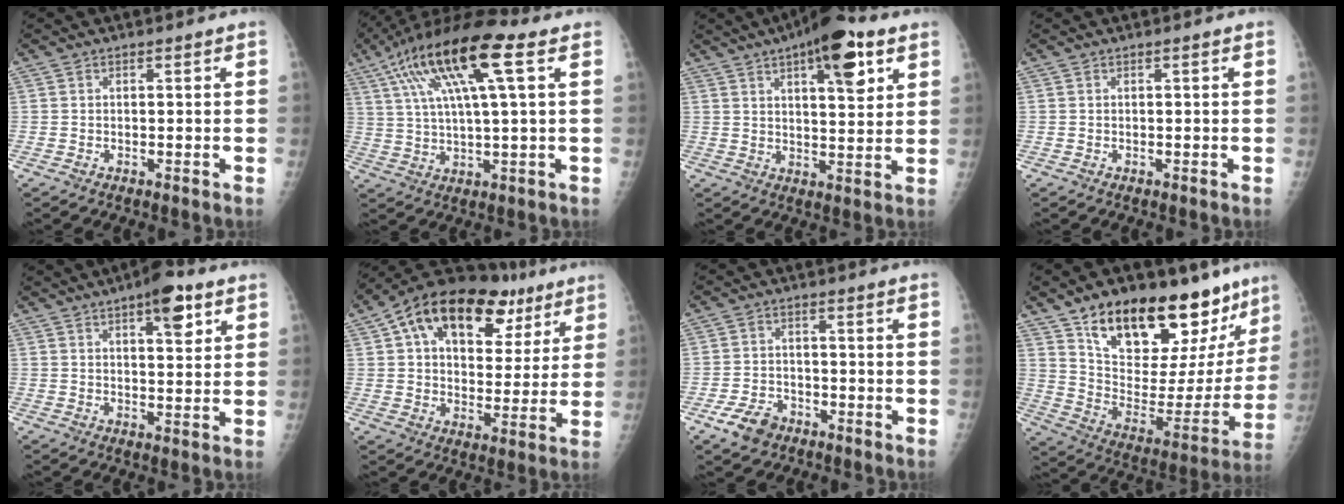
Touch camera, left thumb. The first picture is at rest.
{"total": 17.7, "force": [7.3, 3.8, 15.6], "torque": [-0.297, 0.012, 0.126]}
{"total": 13.5, "force": [6.9, 4.5, 10.6], "torque": [-0.130, -0.020, 0.097]}
{"total": 0.0}
{"total": 8.0, "force": [4.3, 3.0, 6.1], "torque": [-0.068, -0.016, 0.057]}
{"total": 23.8, "force": [11.6, 13.8, 15.5], "torque": [-0.213, 0.019, 0.183]}
{"total": 5.2, "force": [-3.3, 3.4, 2.3], "torque": [-0.040, 0.014, -0.056]}
{"total": 29.4, "force": [19.7, 12.4, 17.9], "torque": [-0.229, -0.069, 0.308]}